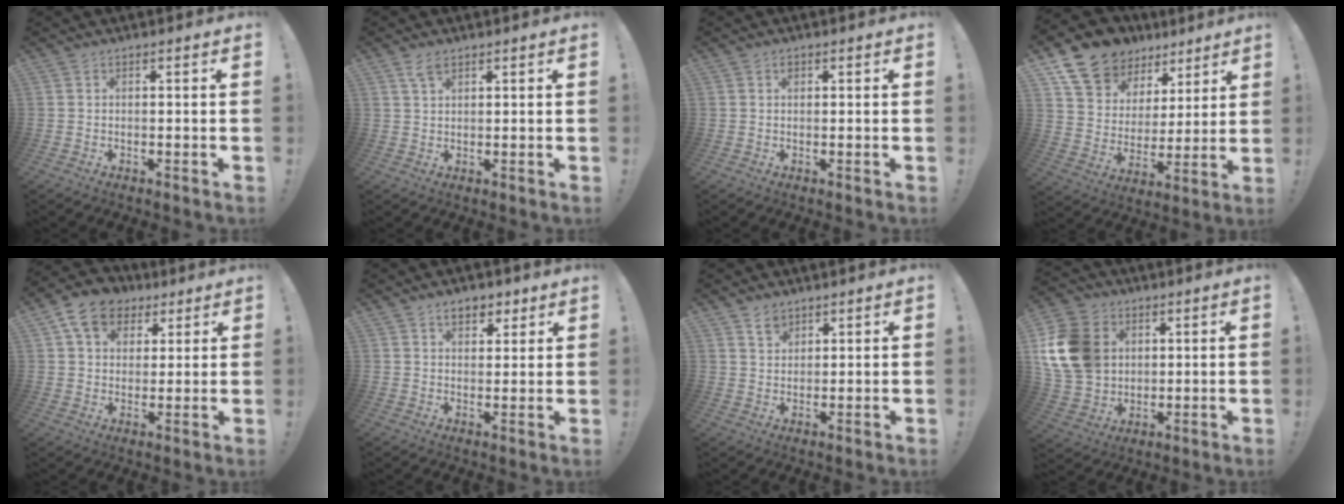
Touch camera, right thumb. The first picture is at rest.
{"total": 3.4, "force": [2.2, 1.6, 2.1], "torque": [-0.034, -0.007, 0.039]}
{"total": 0.8, "force": [0.4, 0.7, 0.2], "torque": [0.004, -0.002, 0.005]}
{"total": 13.8, "force": [9.6, 9.1, 3.9], "torque": [-0.077, -0.063, 0.185]}
{"total": 11.7, "force": [5.7, 8.9, 5.1], "torque": [-0.080, -0.019, 0.112]}
{"total": 5.7, "force": [3.5, 3.7, 2.7], "torque": [-0.031, -0.011, 0.061]}
{"total": 4.0, "force": [3.0, 2.5, 1.0], "torque": [-0.013, -0.013, 0.055]}
{"total": 17.1, "force": [3.7, 13.8, 9.5], "torque": [-0.177, -0.006, 0.076]}